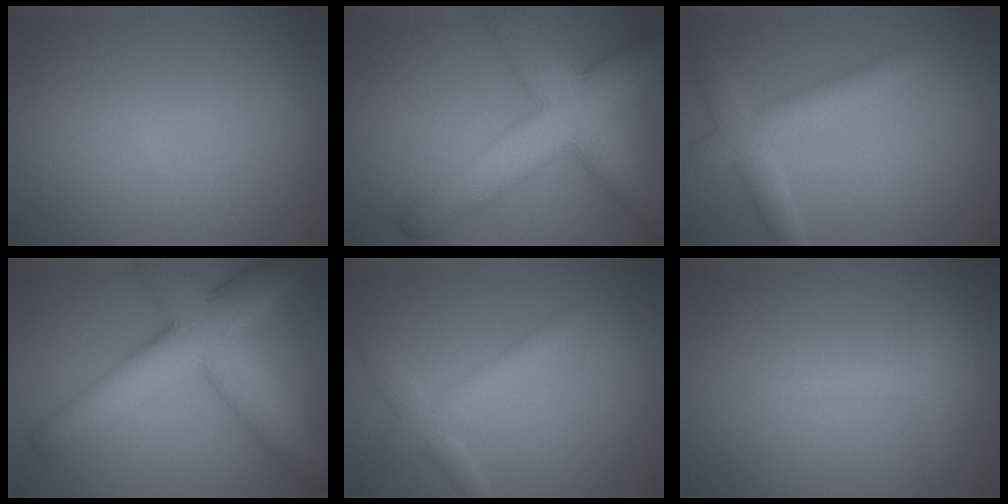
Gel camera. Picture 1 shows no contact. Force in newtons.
{"total": 10.0, "press": 10.0, "slide": 0.2}
{"total": 3.6, "press": 3.6, "slide": 0.1}
{"total": 9.3, "press": 9.3, "slide": 0.1}
{"total": 2.6, "press": 2.6, "slide": 0.1}
{"total": 1.5, "press": 1.5, "slide": 0.1}